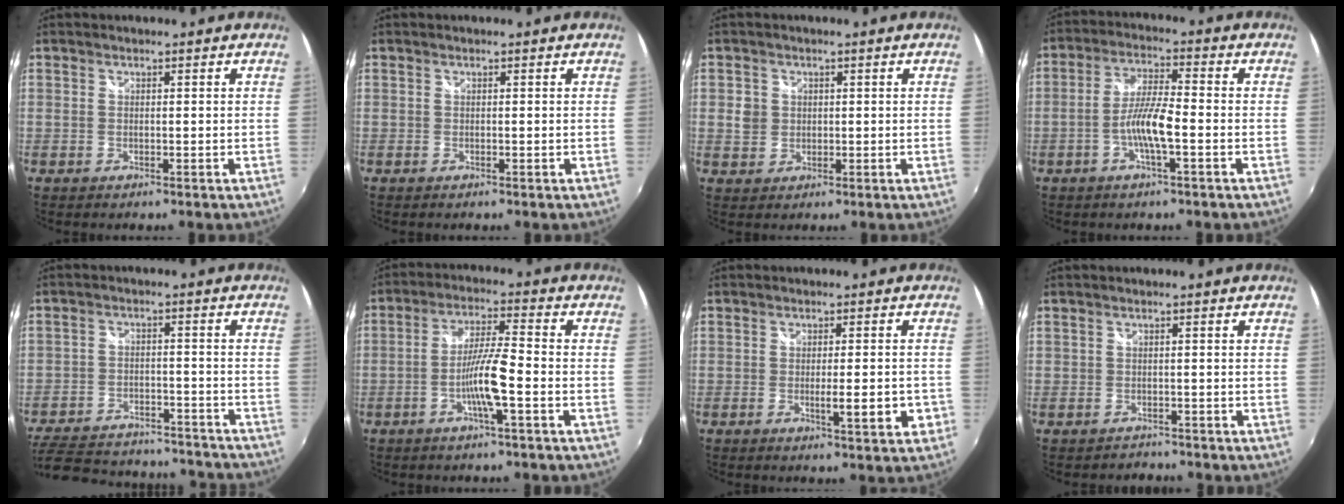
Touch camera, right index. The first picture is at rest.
{"total": 0.0}
{"total": 3.2, "force": [0.3, 3.0, 1.0], "torque": [-0.019, 0.006, 0.005]}
{"total": 7.0, "force": [-2.4, 0.8, 6.6], "torque": [-0.133, 0.005, -0.047]}
{"total": 25.0, "force": [-21.6, 8.4, 9.4], "torque": [-0.215, 0.006, -0.274]}
{"total": 8.0, "force": [-3.0, 0.2, 7.4], "torque": [-0.141, -0.002, -0.056]}
{"total": 5.8, "force": [-1.9, 1.1, 5.4], "torque": [-0.083, -0.014, -0.024]}
{"total": 1.7, "force": [-1.0, -0.9, -1.1], "torque": [0.024, -0.001, -0.011]}